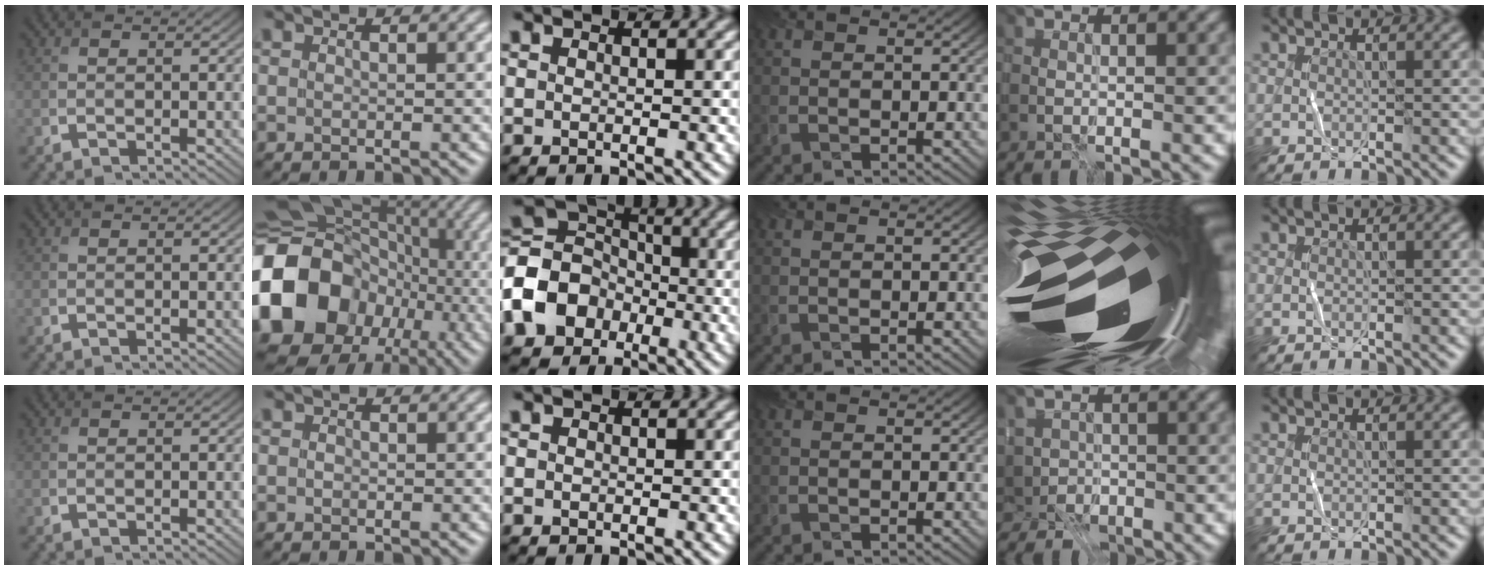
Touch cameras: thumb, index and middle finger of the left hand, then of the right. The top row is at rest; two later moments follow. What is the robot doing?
{"motion": "fold", "object": "coffee filter"}